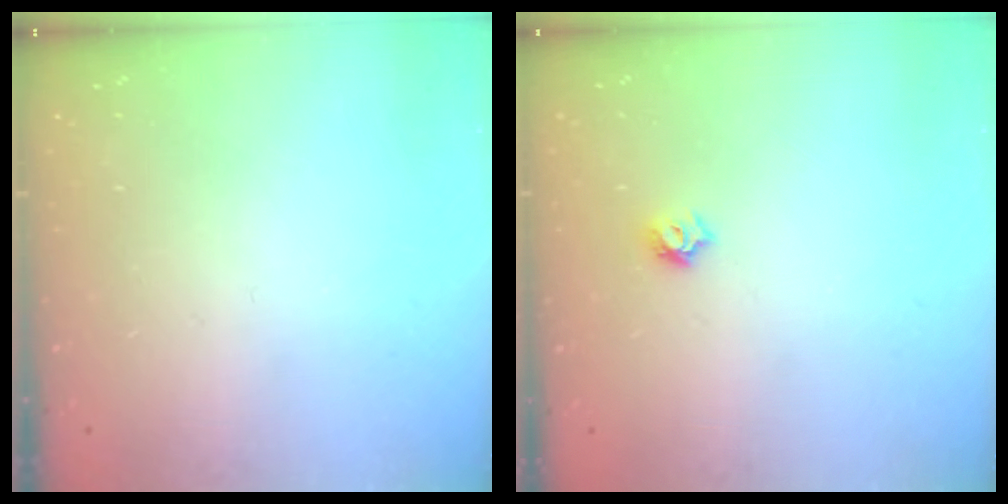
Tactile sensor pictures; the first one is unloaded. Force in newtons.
{"total": 4.8, "press": 4.8, "slide": 0.6}